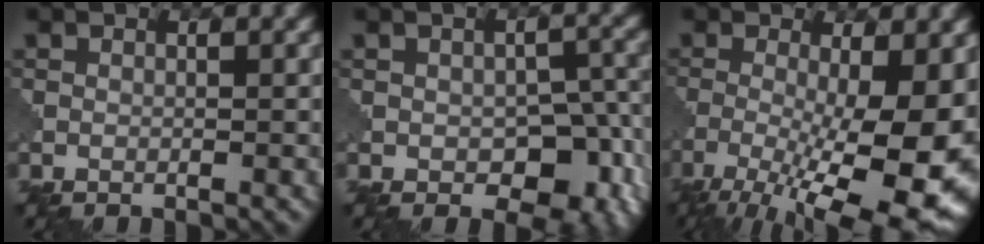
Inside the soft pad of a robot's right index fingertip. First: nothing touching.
{"total": 7.2, "force": [-1.9, 4.5, 5.2], "torque": [-0.069, -0.022, -0.014]}
{"total": 15.0, "force": [-4.2, 5.2, 13.4], "torque": [-0.200, -0.027, -0.052]}